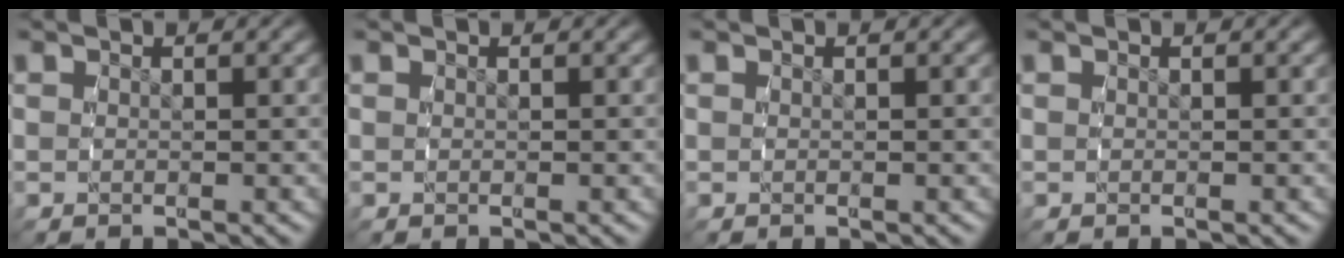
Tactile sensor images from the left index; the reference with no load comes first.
{"total": 0.0}
{"total": 0.0}
{"total": 0.0}